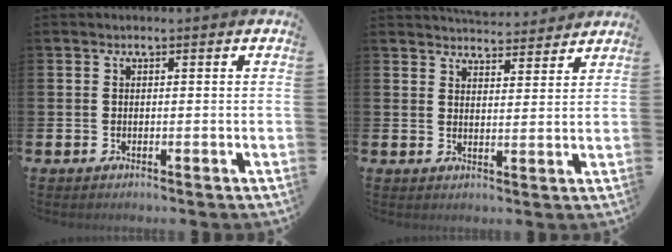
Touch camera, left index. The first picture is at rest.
{"total": 4.8, "force": [4.8, 0.7, -0.1], "torque": [0.000, -0.030, 0.086]}